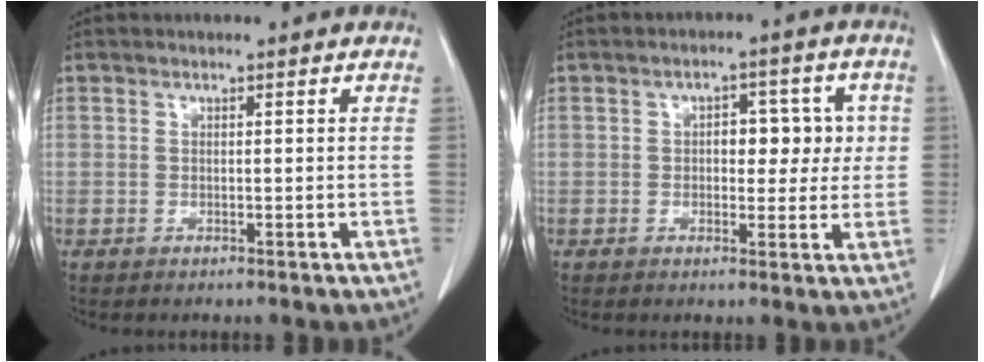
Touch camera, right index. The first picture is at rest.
{"total": 6.3, "force": [0.7, 3.5, 5.2], "torque": [-0.057, 0.022, 0.010]}